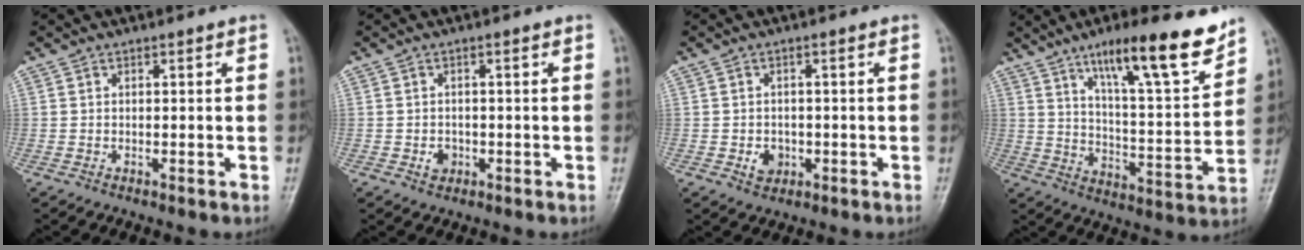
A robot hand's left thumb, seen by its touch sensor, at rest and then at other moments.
{"total": 2.1, "force": [-0.7, 1.8, 0.9], "torque": [-0.006, 0.003, -0.007]}
{"total": 3.1, "force": [-0.8, 2.6, 1.5], "torque": [-0.011, 0.003, -0.007]}
{"total": 17.6, "force": [11.8, 3.4, 12.6], "torque": [-0.169, -0.065, 0.192]}